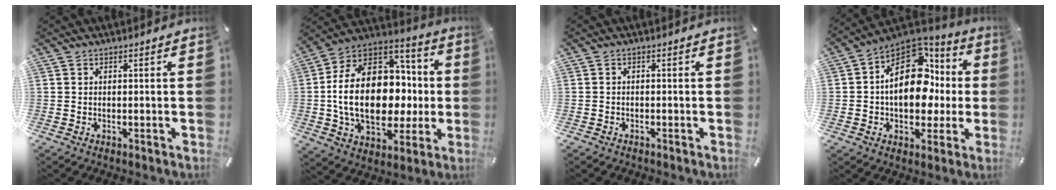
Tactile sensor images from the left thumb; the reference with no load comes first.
{"total": 24.3, "force": [-1.5, 16.9, 17.4], "torque": [-0.337, 0.001, -0.016]}
{"total": 0.8, "force": [-0.6, 0.5, 0.2], "torque": [-0.004, 0.002, -0.015]}
{"total": 20.1, "force": [1.6, 13.2, 15.0], "torque": [-0.228, -0.008, 0.027]}